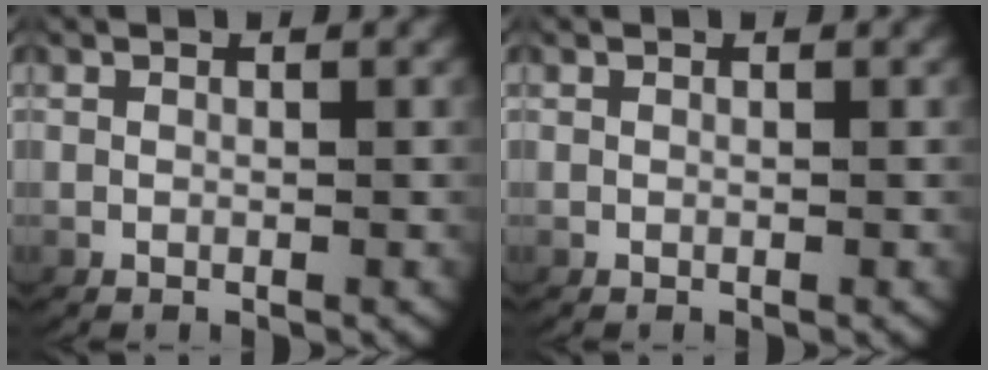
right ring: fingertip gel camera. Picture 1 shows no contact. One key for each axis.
{"total": 0.0}